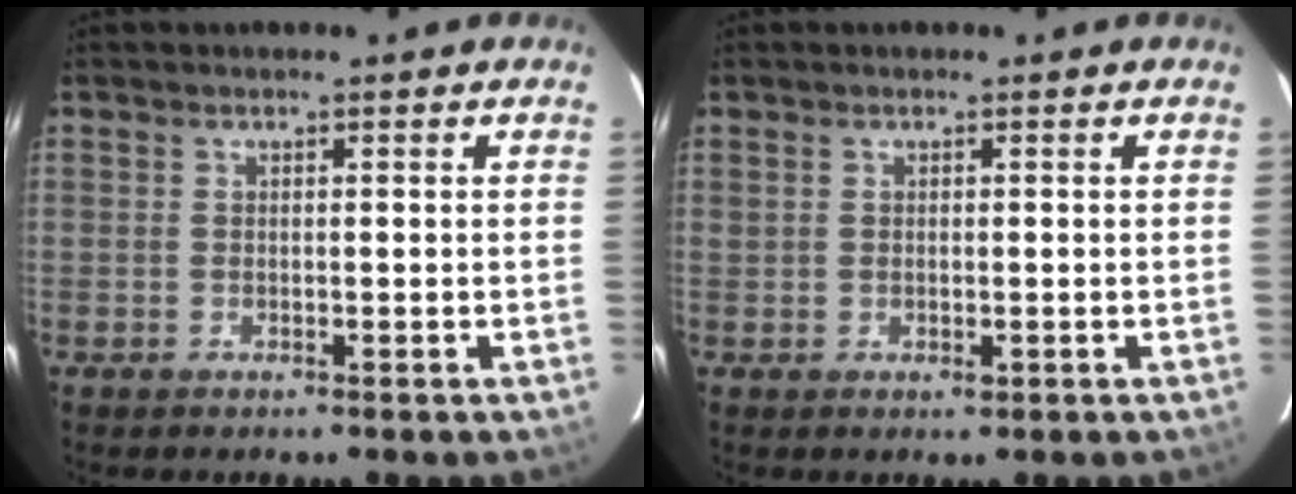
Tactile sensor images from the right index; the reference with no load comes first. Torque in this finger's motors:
{"motor_torque": [0.14, 0.17, 0.06, 0.02]}